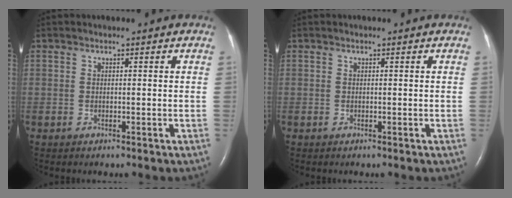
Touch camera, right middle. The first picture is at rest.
{"total": 0.0}